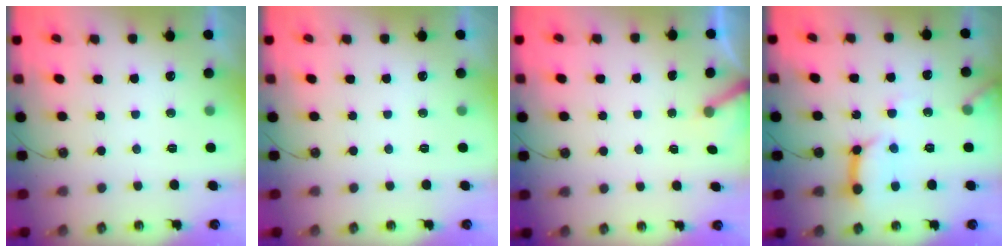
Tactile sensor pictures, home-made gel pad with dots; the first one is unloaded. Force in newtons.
{"total": 0.0}
{"total": 3.1, "press": 3.1, "slide": 0.2}
{"total": 13.8, "press": 13.7, "slide": 1.5}